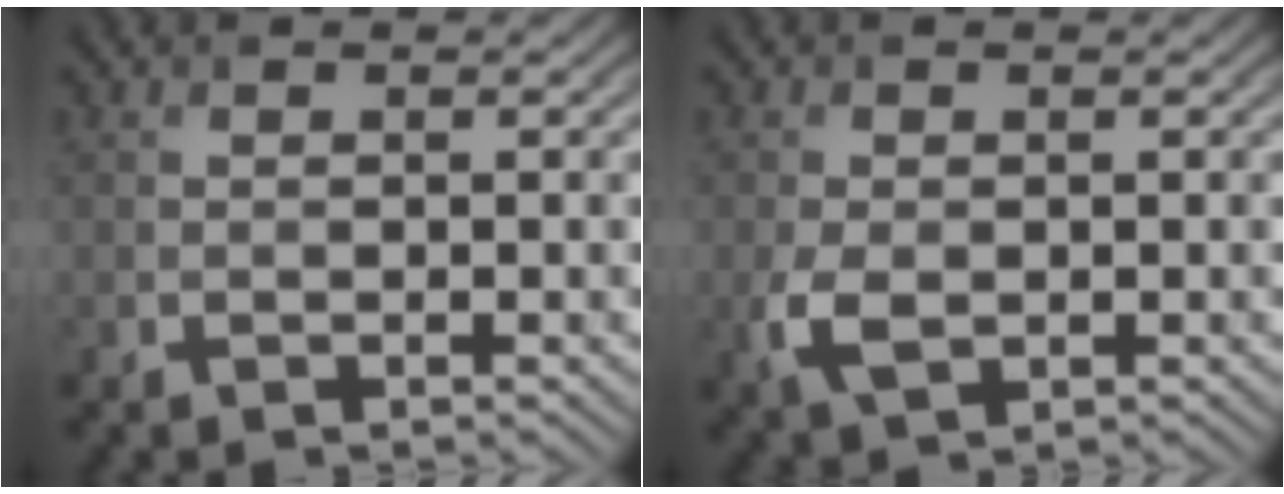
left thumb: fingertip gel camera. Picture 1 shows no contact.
{"total": 3.1, "force": [-0.7, 2.1, 2.3], "torque": [-0.064, -0.011, -0.009]}